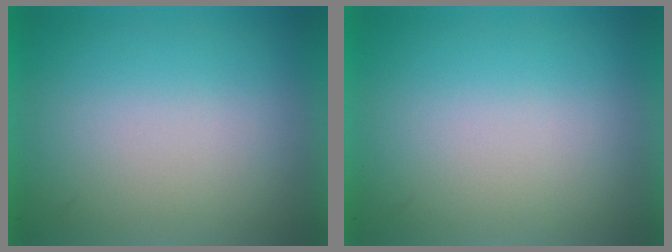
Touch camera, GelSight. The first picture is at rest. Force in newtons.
{"total": 0.0}